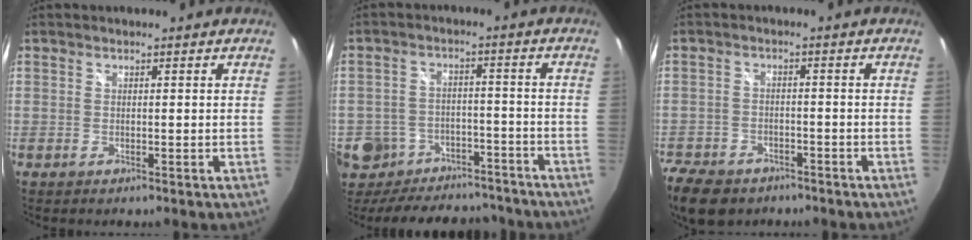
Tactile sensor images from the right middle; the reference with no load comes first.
{"total": 16.7, "force": [-13.0, 9.3, 4.9], "torque": [-0.117, 0.024, -0.167]}
{"total": 11.9, "force": [-7.9, 7.3, 5.1], "torque": [-0.151, -0.016, -0.131]}